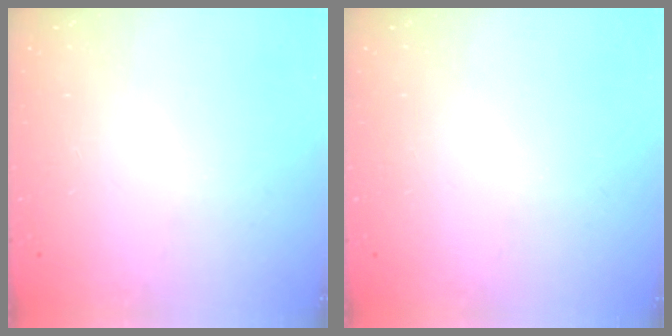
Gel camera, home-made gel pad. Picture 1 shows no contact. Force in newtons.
{"total": 0.0}